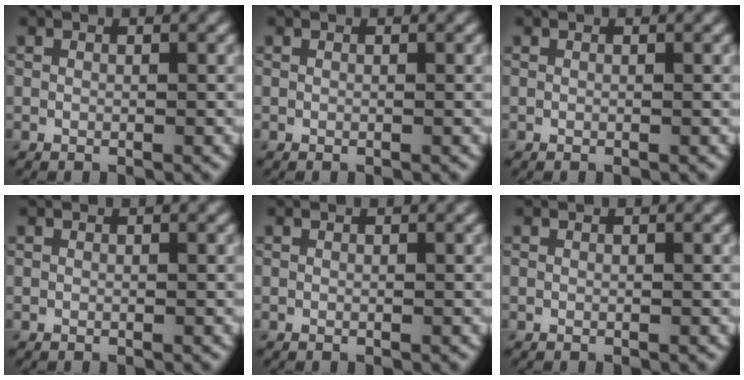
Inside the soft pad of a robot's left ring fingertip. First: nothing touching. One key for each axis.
{"total": 0.0}
{"total": 0.0}
{"total": 0.0}
{"total": 0.0}
{"total": 0.0}